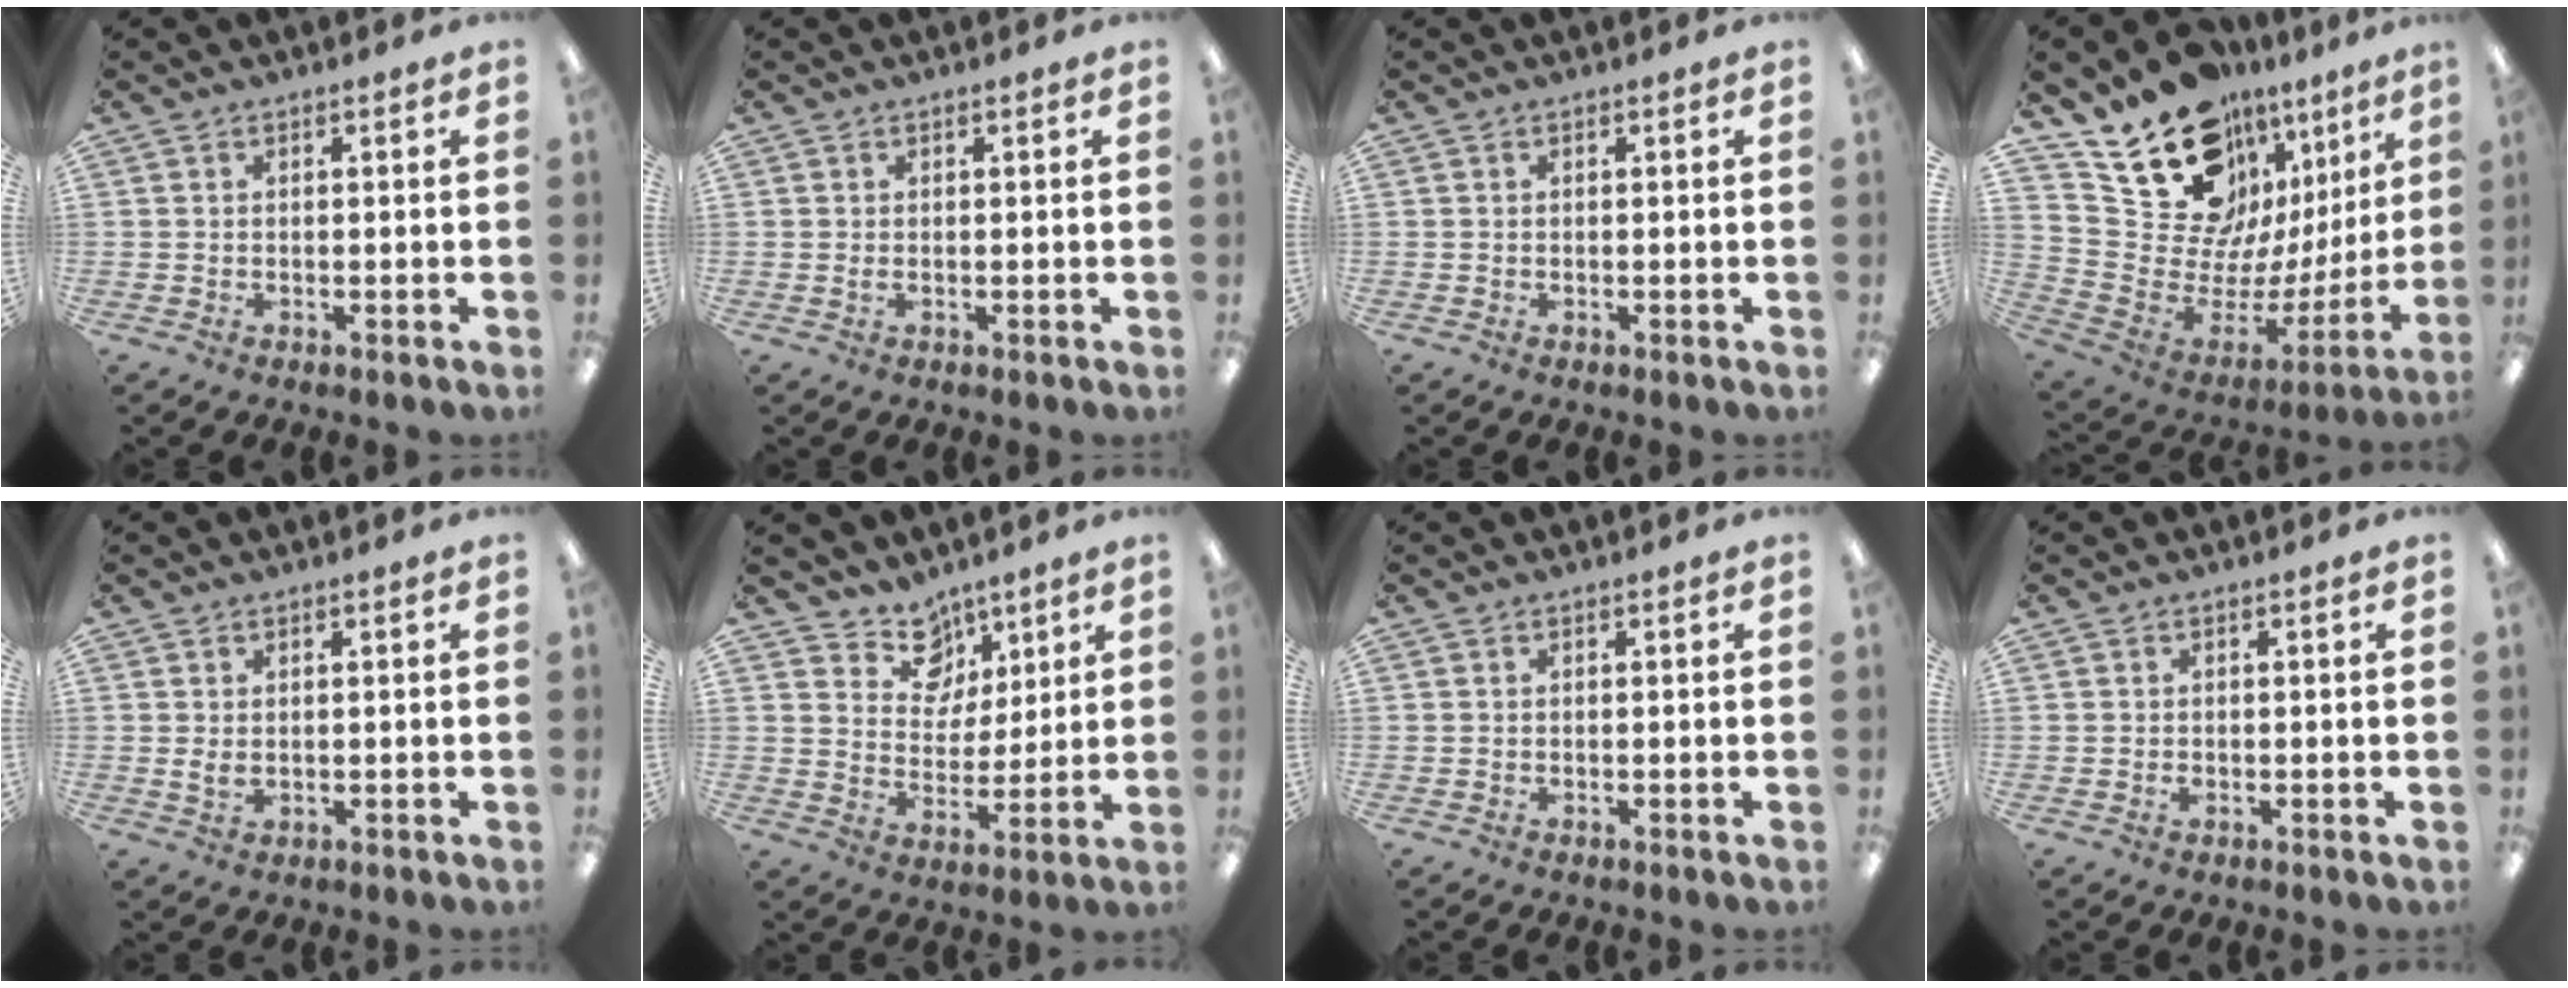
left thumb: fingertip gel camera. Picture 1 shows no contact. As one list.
[{"total": 0.8, "force": [0.0, 0.4, 0.7], "torque": [-0.006, -0.003, -0.002]}, {"total": 0.0}, {"total": 18.2, "force": [13.4, 10.8, 6.0], "torque": [-0.095, -0.125, 0.263]}, {"total": 2.3, "force": [0.4, 1.4, 1.8], "torque": [-0.027, -0.001, 0.006]}, {"total": 13.4, "force": [8.9, 9.2, 3.7], "torque": [-0.068, -0.066, 0.171]}, {"total": 0.0}, {"total": 0.6, "force": [-0.1, 0.4, 0.3], "torque": [-0.006, 0.001, -0.003]}]